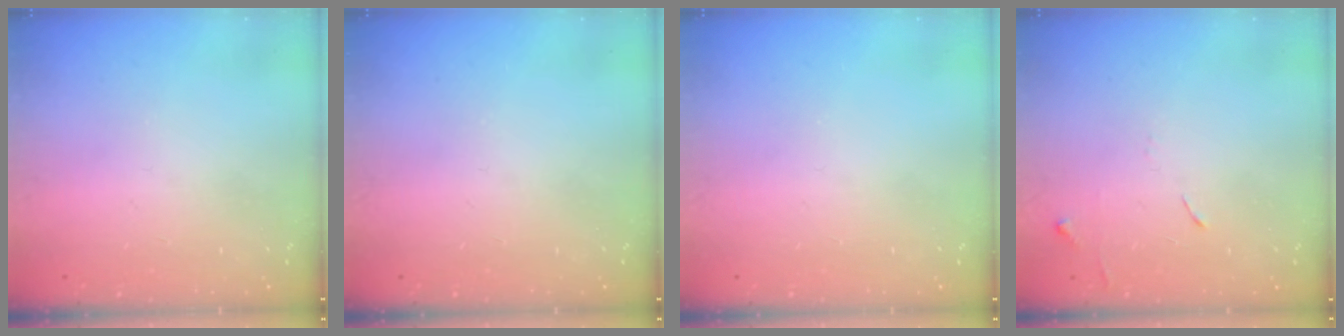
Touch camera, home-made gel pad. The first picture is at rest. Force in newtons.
{"total": 0.0}
{"total": 0.0}
{"total": 5.4, "press": 5.4, "slide": 0.7}